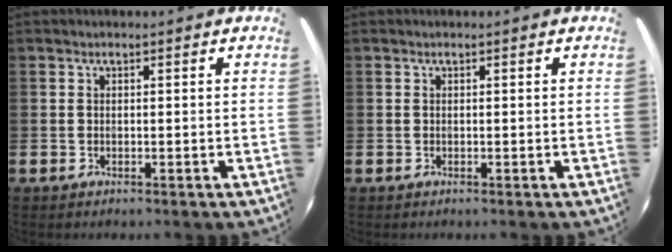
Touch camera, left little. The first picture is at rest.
{"total": 0.0}